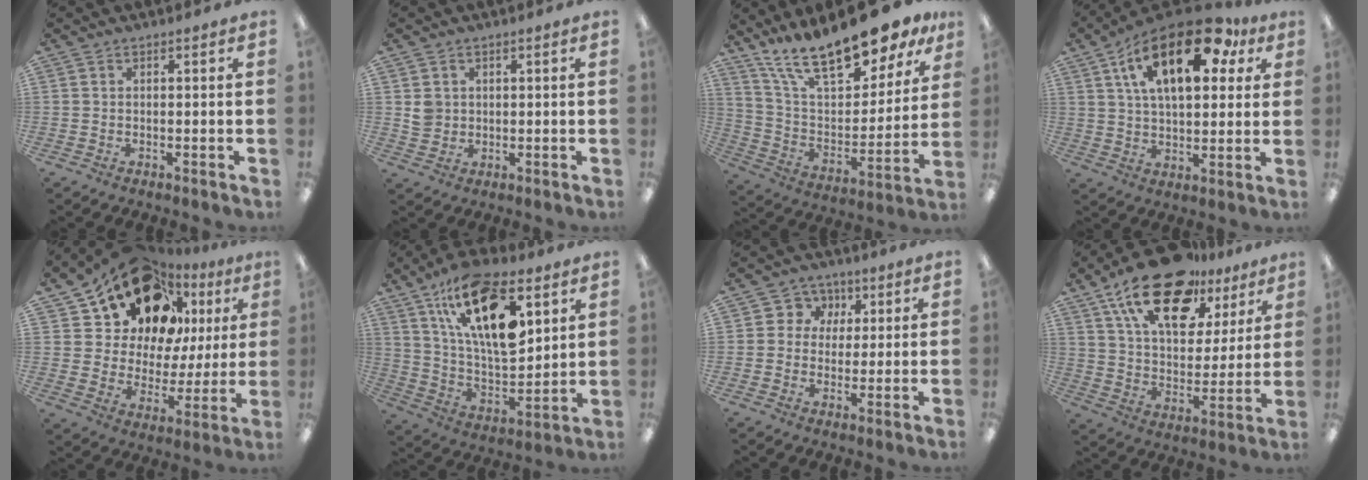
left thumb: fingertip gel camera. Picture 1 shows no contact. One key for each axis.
{"total": 3.6, "fx": 0.7, "fy": 3.4, "fz": 0.8, "tx": -0.008, "ty": -0.001, "tz": 0.010}
{"total": 21.0, "fx": 17.1, "fy": 6.1, "fz": 10.6, "tx": -0.191, "ty": -0.119, "tz": 0.297}
{"total": 21.4, "fx": 10.1, "fy": 10.3, "fz": 15.8, "tx": -0.257, "ty": -0.028, "tz": 0.164}
{"total": 18.5, "fx": 12.4, "fy": 11.1, "fz": 8.1, "tx": -0.161, "ty": -0.073, "tz": 0.230}
{"total": 22.4, "fx": 10.9, "fy": 10.0, "fz": 16.9, "tx": -0.300, "ty": -0.044, "tz": 0.180}
{"total": 5.5, "fx": 1.3, "fy": 5.3, "fz": 0.7, "tx": -0.016, "ty": -0.009, "tz": 0.018}
{"total": 21.9, "fx": 14.6, "fy": 10.5, "fz": 12.5, "tx": -0.208, "ty": -0.078, "tz": 0.255}